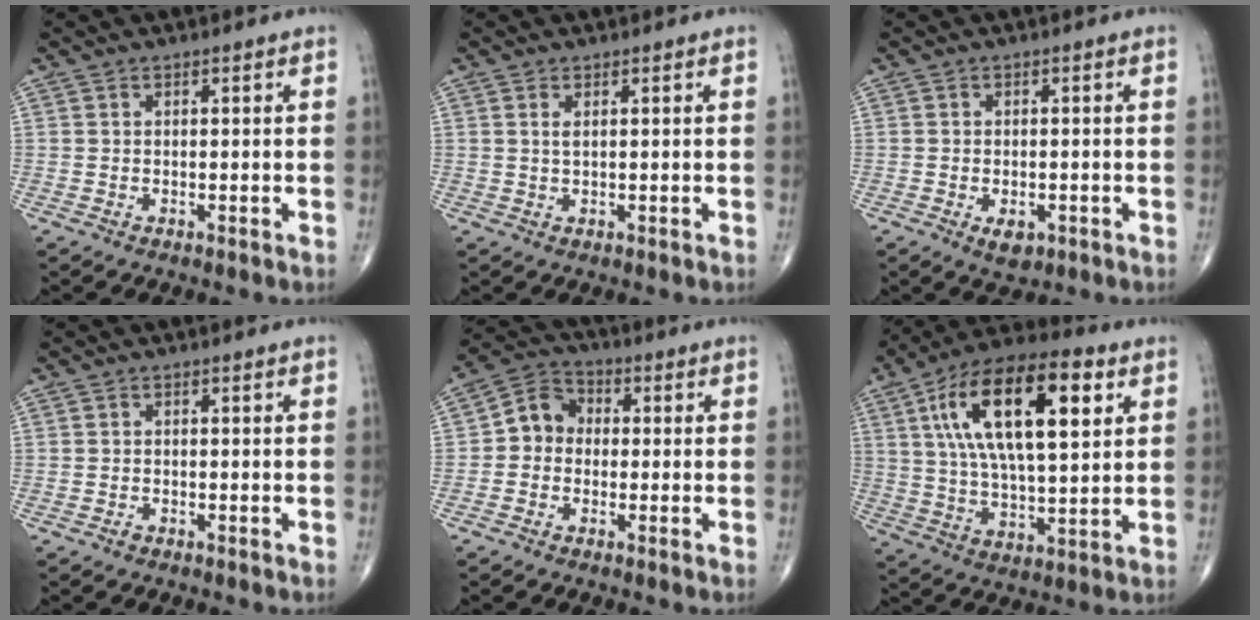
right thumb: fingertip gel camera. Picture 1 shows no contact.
{"total": 1.3, "force": [0.5, 0.5, 1.1], "torque": [-0.025, 0.001, 0.012]}
{"total": 3.4, "force": [-1.3, 2.0, 2.5], "torque": [-0.033, 0.001, -0.013]}
{"total": 0.8, "force": [-0.6, 0.5, 0.3], "torque": [-0.003, 0.001, -0.013]}
{"total": 6.5, "force": [-0.6, 5.6, 3.3], "torque": [-0.036, 0.026, -0.028]}
{"total": 22.6, "force": [7.3, 9.4, 19.2], "torque": [-0.333, 0.001, 0.117]}